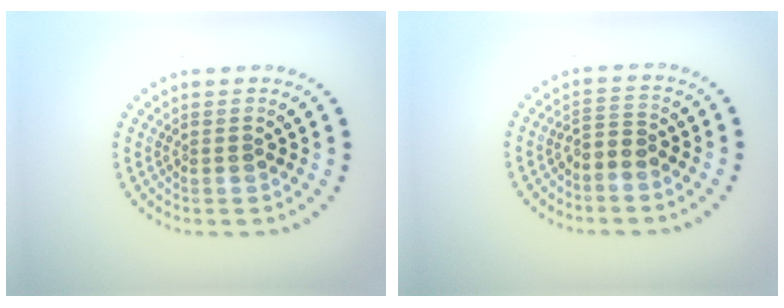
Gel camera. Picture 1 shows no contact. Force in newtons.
{"total": 1.8, "press": 1.4, "slide": 1.2}